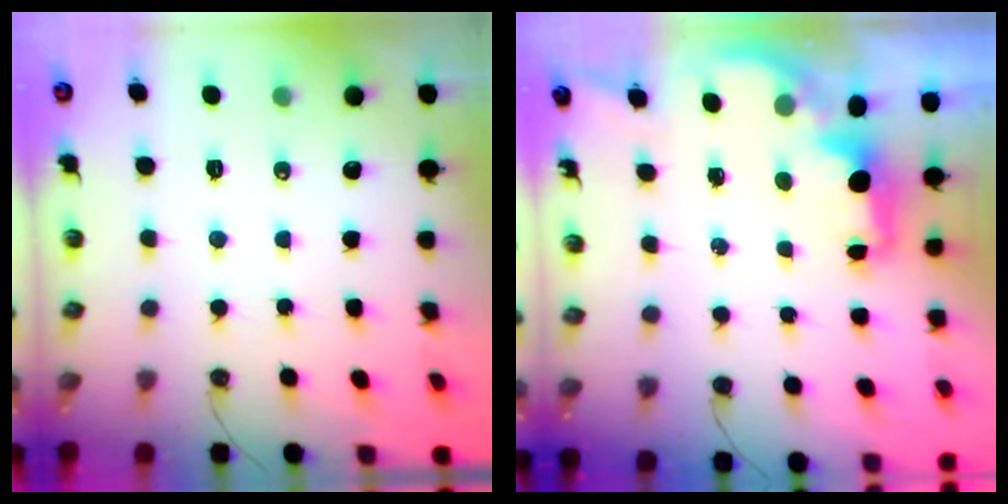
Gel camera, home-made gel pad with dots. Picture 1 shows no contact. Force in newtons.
{"total": 2.2, "press": 2.0, "slide": 0.8}